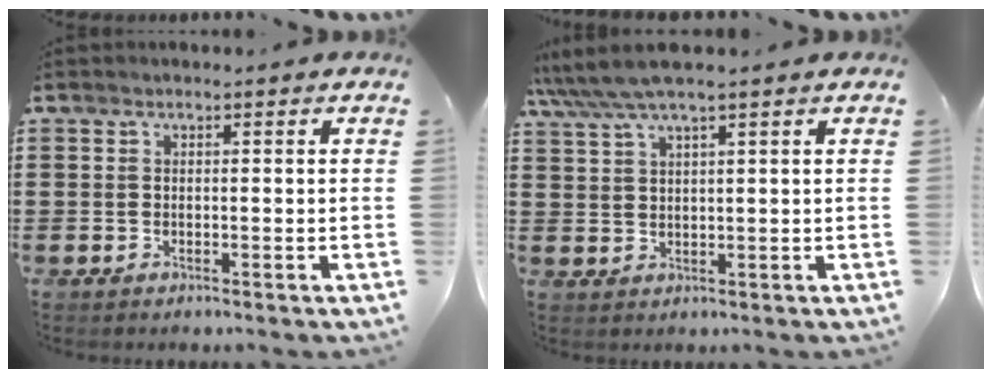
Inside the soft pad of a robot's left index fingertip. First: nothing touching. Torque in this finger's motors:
{"motor_torque": [1.49, -0.64, 0.67, 0.21]}